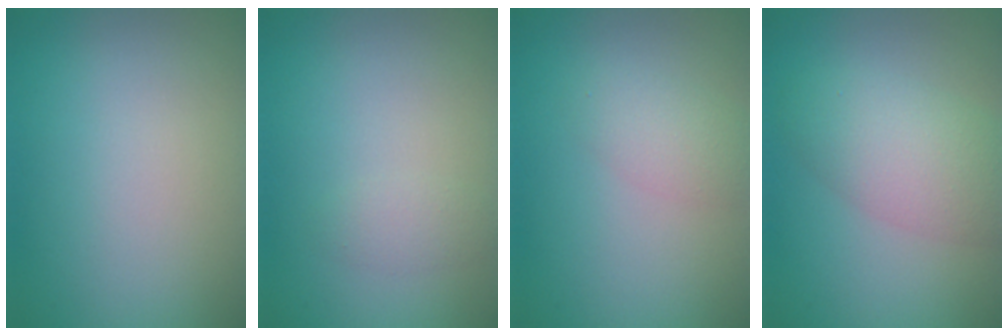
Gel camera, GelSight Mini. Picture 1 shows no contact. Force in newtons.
{"total": 1.1, "press": 1.1, "slide": 0.0}
{"total": 2.2, "press": 2.2, "slide": 0.1}
{"total": 4.8, "press": 4.8, "slide": 0.2}